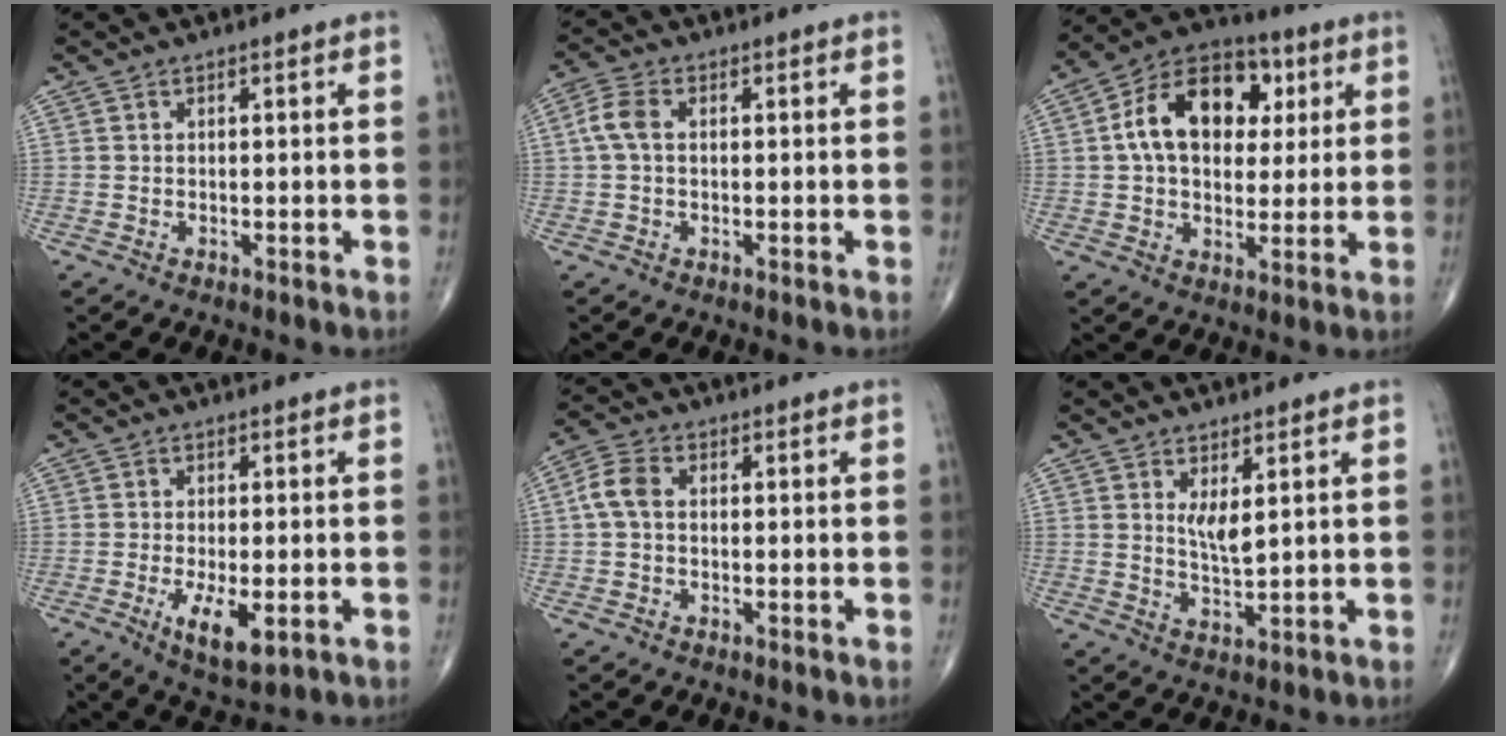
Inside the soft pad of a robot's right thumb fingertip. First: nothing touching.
{"total": 4.4, "force": [0.4, 2.7, 3.4], "torque": [-0.083, 0.013, 0.003]}
{"total": 17.1, "force": [3.9, 11.5, 12.0], "torque": [-0.166, 0.012, 0.056]}
{"total": 7.2, "force": [-2.2, 2.6, 6.4], "torque": [-0.111, -0.016, -0.029]}
{"total": 4.9, "force": [0.3, 3.4, 3.6], "torque": [-0.079, 0.015, -0.001]}
{"total": 3.9, "force": [1.7, 1.1, 3.4], "torque": [-0.060, -0.020, 0.036]}